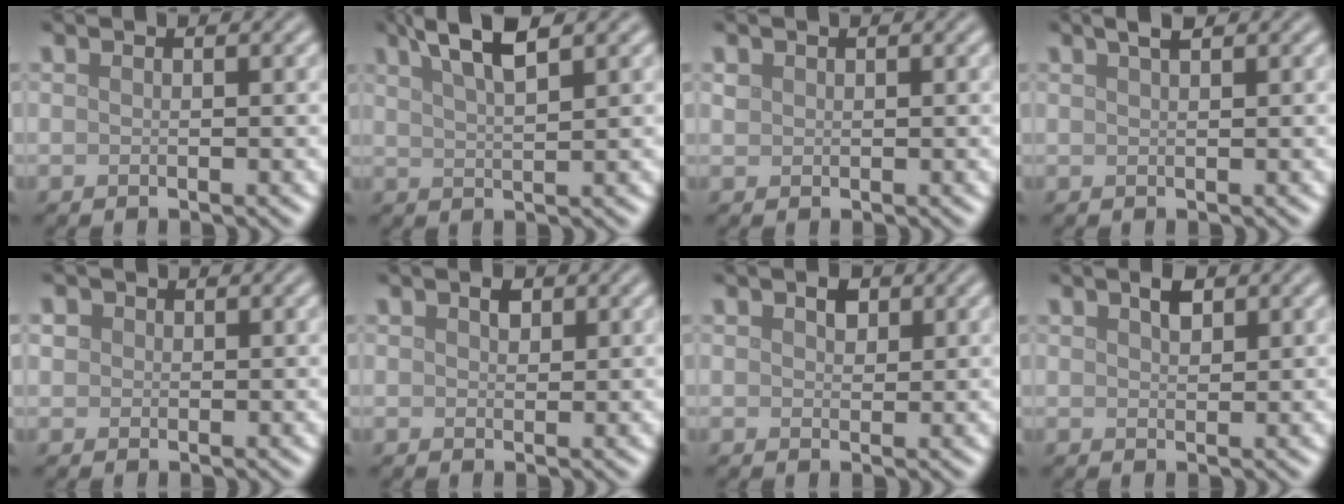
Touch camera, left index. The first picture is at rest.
{"total": 4.5, "force": [2.9, 1.1, 3.3], "torque": [-0.050, 0.013, 0.050]}
{"total": 0.7, "force": [0.4, 0.6, 0.1], "torque": [-0.001, 0.001, 0.008]}
{"total": 1.6, "force": [1.0, 0.4, 1.1], "torque": [-0.012, 0.005, 0.013]}
{"total": 1.5, "force": [0.5, 1.4, 0.4], "torque": [-0.007, 0.007, 0.000]}
{"total": 1.2, "force": [0.6, 0.8, 0.7], "torque": [-0.011, 0.001, 0.010]}
{"total": 1.5, "force": [0.7, 1.0, 0.9], "torque": [-0.013, 0.002, 0.011]}
{"total": 1.6, "force": [1.0, 0.7, 1.0], "torque": [-0.019, 0.005, 0.019]}